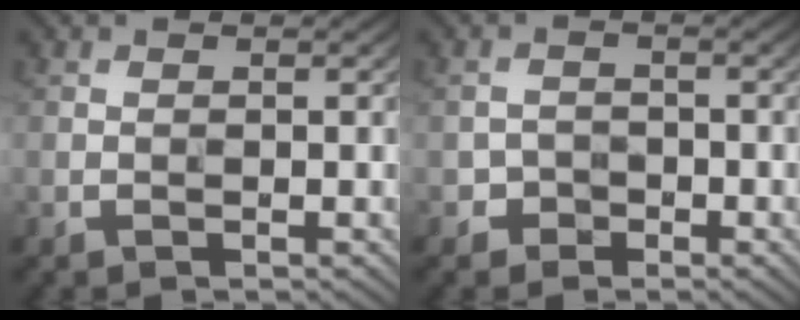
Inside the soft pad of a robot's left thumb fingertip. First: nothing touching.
{"total": 1.8, "force": [-1.2, 1.4, 0.2], "torque": [0.004, 0.006, -0.026]}